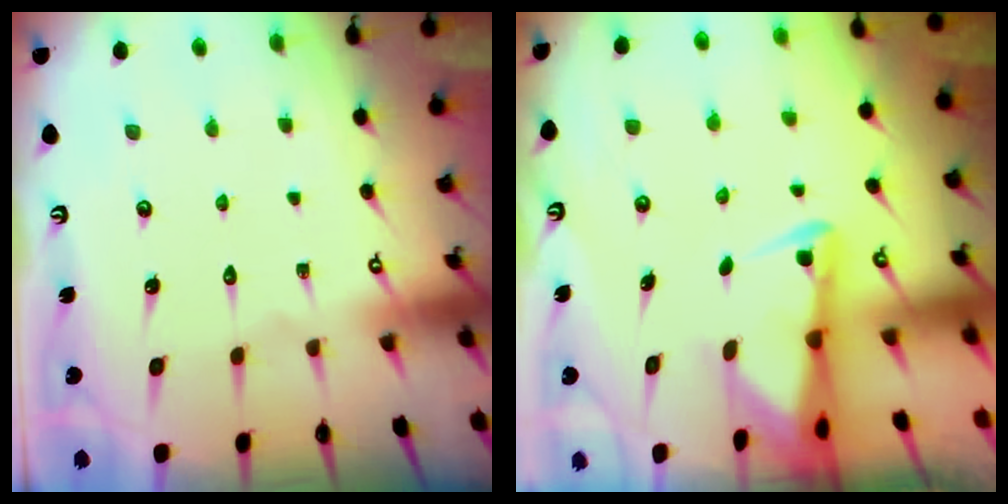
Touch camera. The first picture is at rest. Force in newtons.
{"total": 2.7, "press": 2.6, "slide": 0.6}